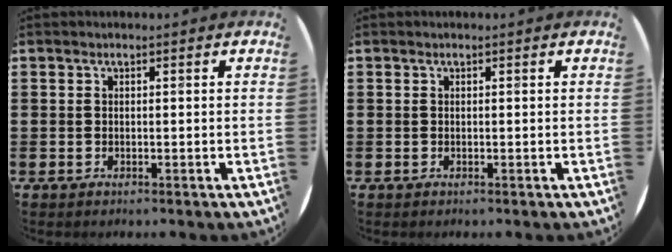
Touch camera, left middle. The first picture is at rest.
{"total": 0.0}